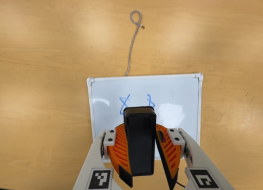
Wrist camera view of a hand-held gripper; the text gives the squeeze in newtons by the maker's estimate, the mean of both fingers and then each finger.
{"total": 8.8, "left": 9.2, "right": 8.5}